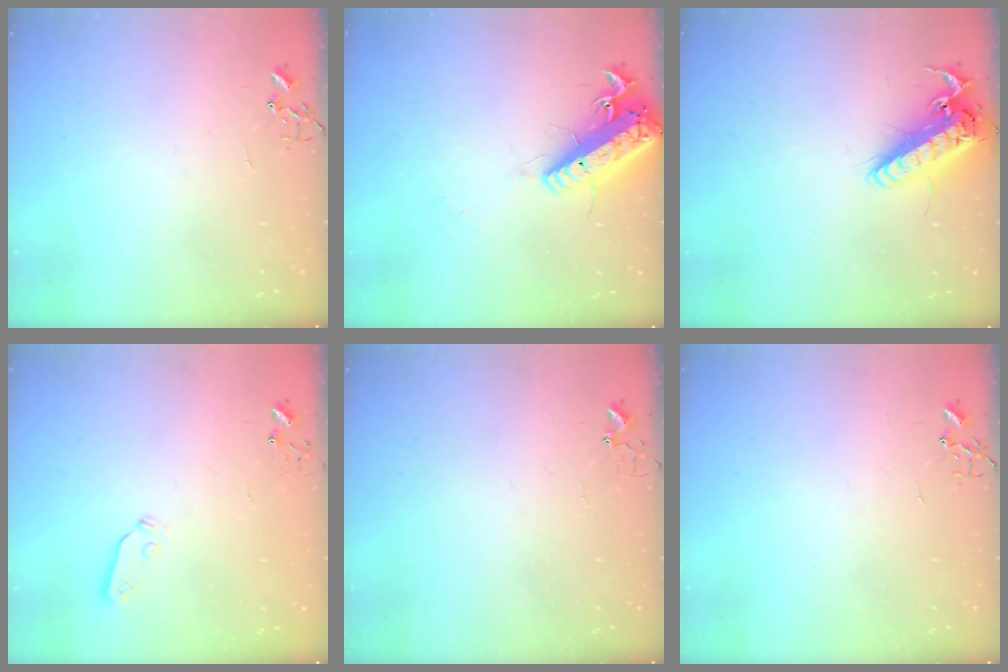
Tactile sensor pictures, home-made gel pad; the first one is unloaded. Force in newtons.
{"total": 17.2, "press": 16.8, "slide": 3.6}
{"total": 17.4, "press": 17.1, "slide": 3.3}
{"total": 3.6, "press": 3.6, "slide": 0.6}
{"total": 2.7, "press": 2.7, "slide": 0.3}
{"total": 0.0}